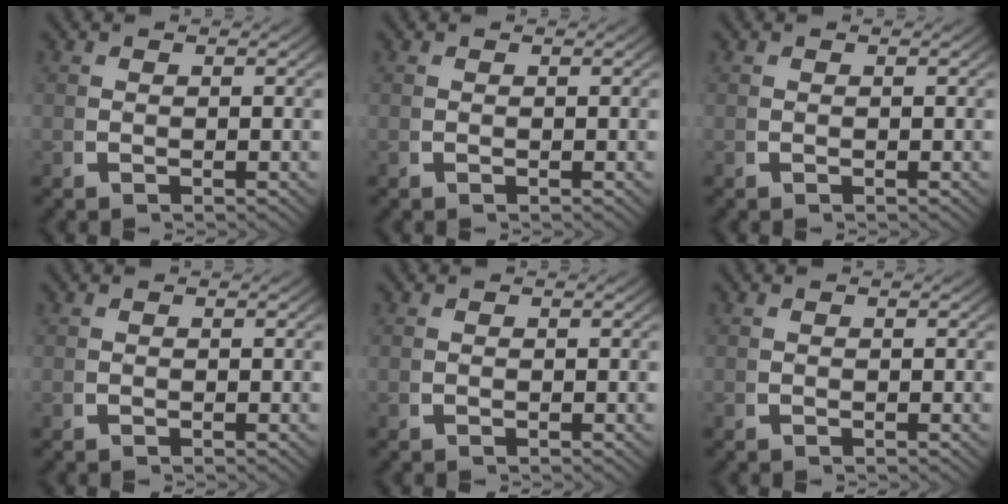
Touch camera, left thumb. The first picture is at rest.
{"total": 0.0}
{"total": 0.0}
{"total": 0.0}
{"total": 0.0}
{"total": 0.0}